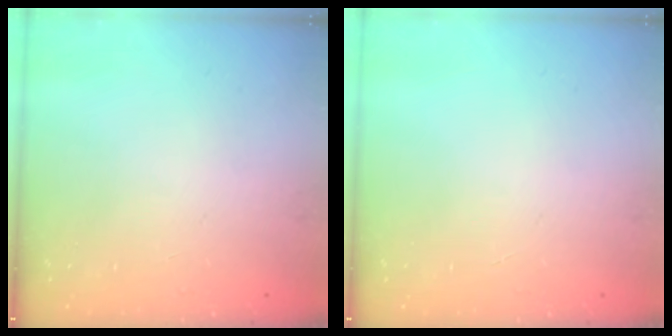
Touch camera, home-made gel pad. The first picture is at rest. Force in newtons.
{"total": 0.0}